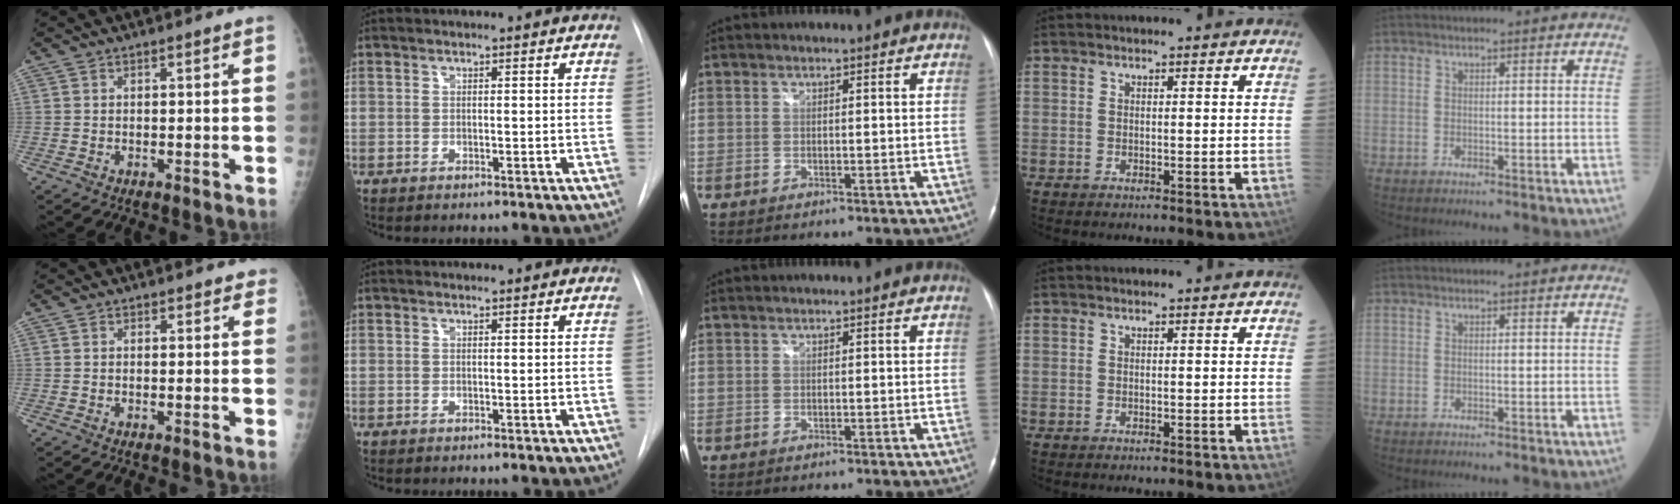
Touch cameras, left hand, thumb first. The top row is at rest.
{"thumb": {"total": 1.3, "force": [1.0, 0.9, 0.1], "torque": [0.021, -0.003, 0.004]}, "index": {"total": 2.3, "force": [2.2, 0.5, 0.5], "torque": [-0.011, 0.008, 0.019]}}